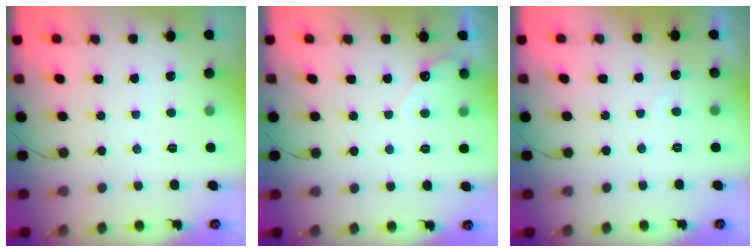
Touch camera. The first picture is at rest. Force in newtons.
{"total": 3.8, "press": 3.8, "slide": 0.2}
{"total": 2.3, "press": 2.3, "slide": 0.1}